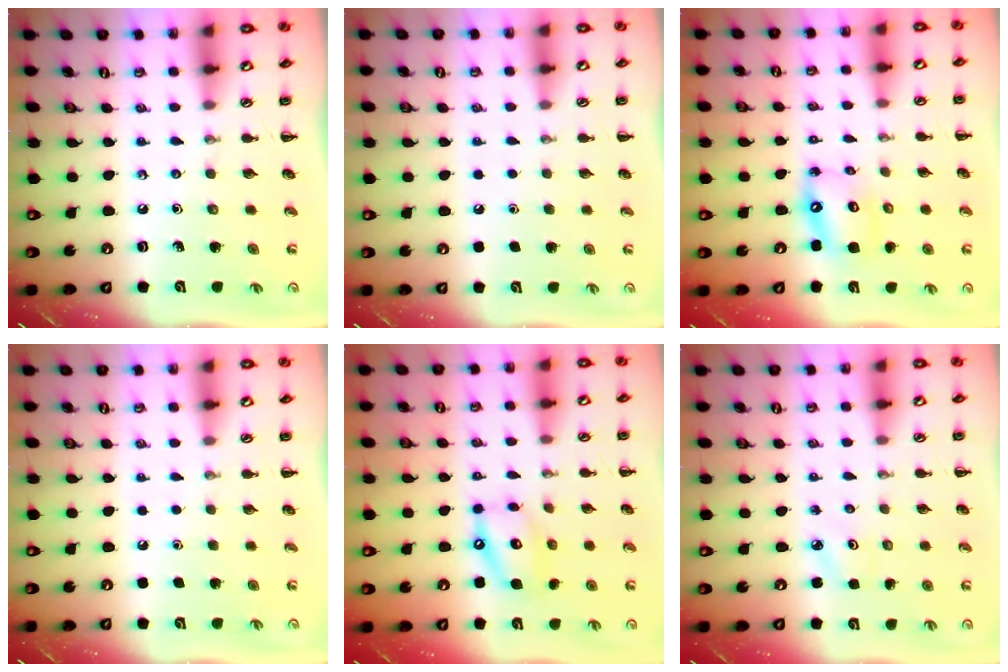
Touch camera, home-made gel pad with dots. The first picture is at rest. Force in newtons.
{"total": 1.6, "press": 1.6, "slide": 0.1}
{"total": 11.3, "press": 11.0, "slide": 2.9}
{"total": 1.7, "press": 1.7, "slide": 0.1}
{"total": 12.1, "press": 11.8, "slide": 2.8}
{"total": 2.1, "press": 2.0, "slide": 0.6}